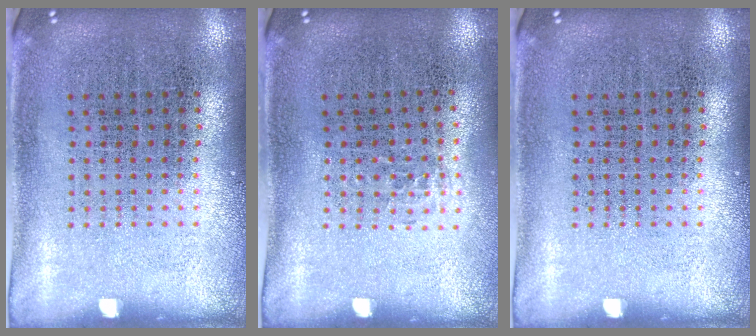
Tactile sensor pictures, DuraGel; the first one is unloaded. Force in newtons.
{"total": 0.6, "press": 0.4, "slide": 0.3}
{"total": 0.0}